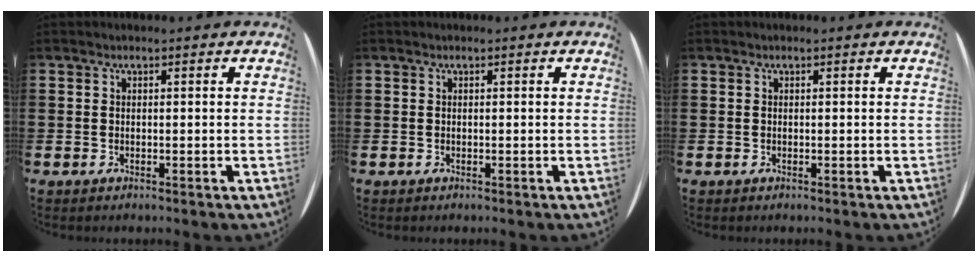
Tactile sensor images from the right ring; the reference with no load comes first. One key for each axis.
{"total": 0.0}
{"total": 0.0}